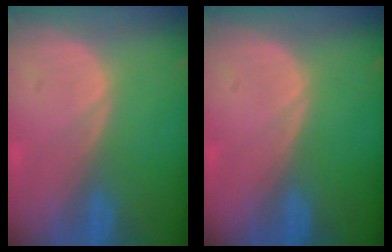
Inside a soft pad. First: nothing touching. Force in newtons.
{"total": 0.0}